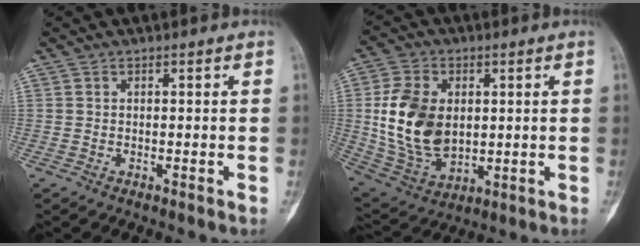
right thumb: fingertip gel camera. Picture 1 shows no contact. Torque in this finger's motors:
{"motor_torque": [1.04, 1.80, 0.88, -0.62, 0.31]}